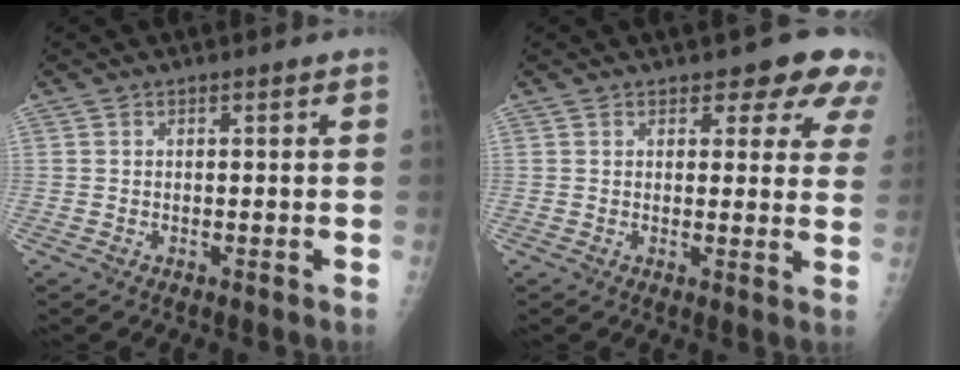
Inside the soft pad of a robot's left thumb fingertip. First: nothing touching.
{"total": 8.4, "force": [6.2, 4.0, 4.1], "torque": [-0.004, -0.028, 0.057]}